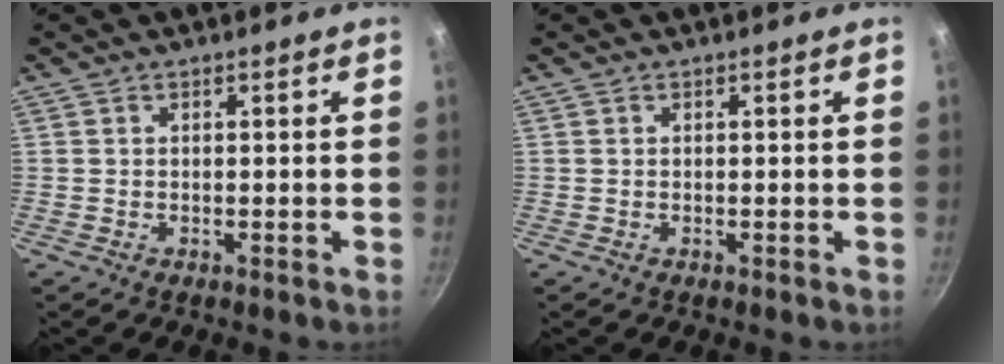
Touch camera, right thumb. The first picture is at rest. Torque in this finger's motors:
{"motor_torque": [-0.08, 0.08, 0.00, 0.00, 0.00]}